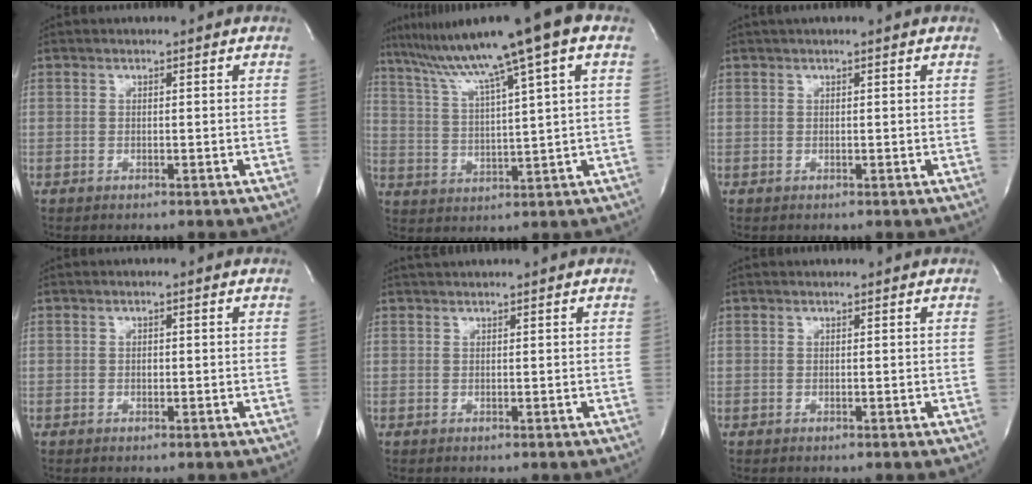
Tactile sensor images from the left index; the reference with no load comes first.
{"total": 13.9, "force": [8.9, -1.0, 10.7], "torque": [-0.178, 0.034, 0.141]}
{"total": 1.2, "force": [0.9, -0.2, 0.7], "torque": [-0.012, 0.018, 0.019]}
{"total": 0.6, "force": [0.0, 0.4, 0.5], "torque": [-0.007, 0.002, 0.000]}
{"total": 1.7, "force": [1.5, -0.5, 0.6], "torque": [-0.008, 0.015, 0.034]}
{"total": 0.8, "force": [0.7, 0.0, 0.1], "torque": [-0.003, 0.011, 0.014]}